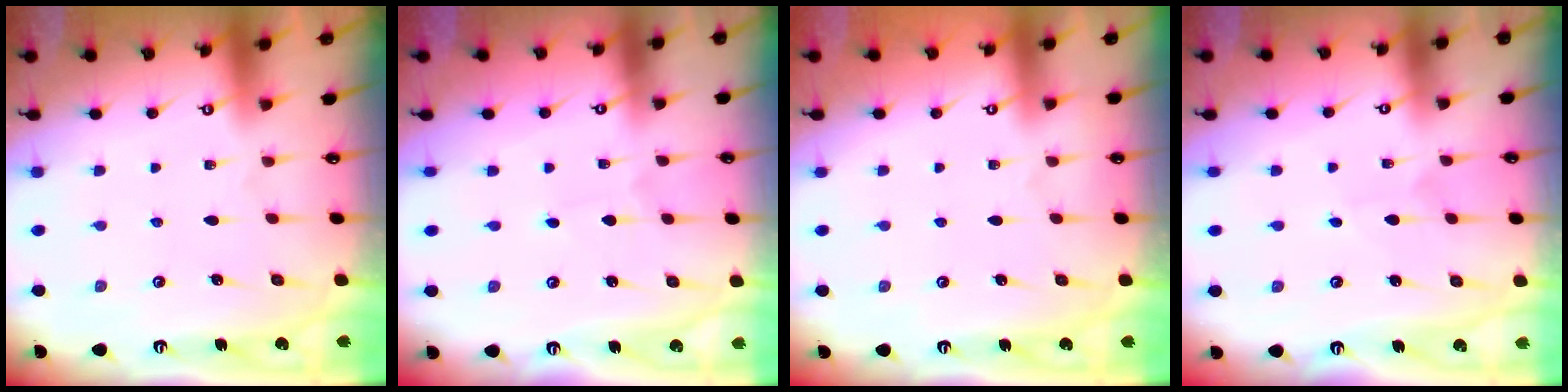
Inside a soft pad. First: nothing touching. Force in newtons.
{"total": 0.7, "press": 0.7, "slide": 0.0}
{"total": 0.0}
{"total": 1.3, "press": 1.3, "slide": 0.1}